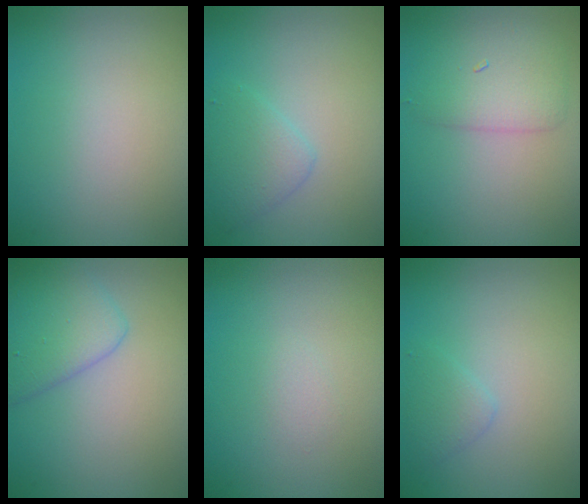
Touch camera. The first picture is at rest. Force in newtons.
{"total": 2.1, "press": 2.1, "slide": 0.0}
{"total": 3.4, "press": 3.4, "slide": 0.2}
{"total": 3.9, "press": 3.9, "slide": 0.2}
{"total": 0.5, "press": 0.5, "slide": 0.1}
{"total": 1.3, "press": 1.3, "slide": 0.1}